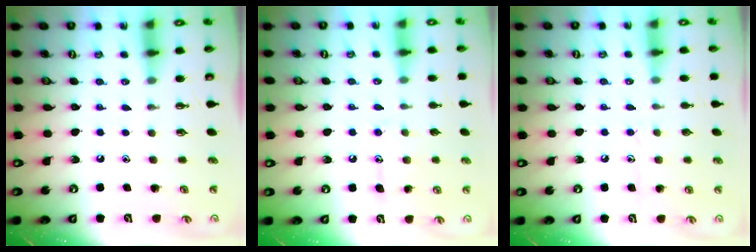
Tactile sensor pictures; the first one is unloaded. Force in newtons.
{"total": 8.3, "press": 8.3, "slide": 0.7}
{"total": 6.2, "press": 6.2, "slide": 0.7}